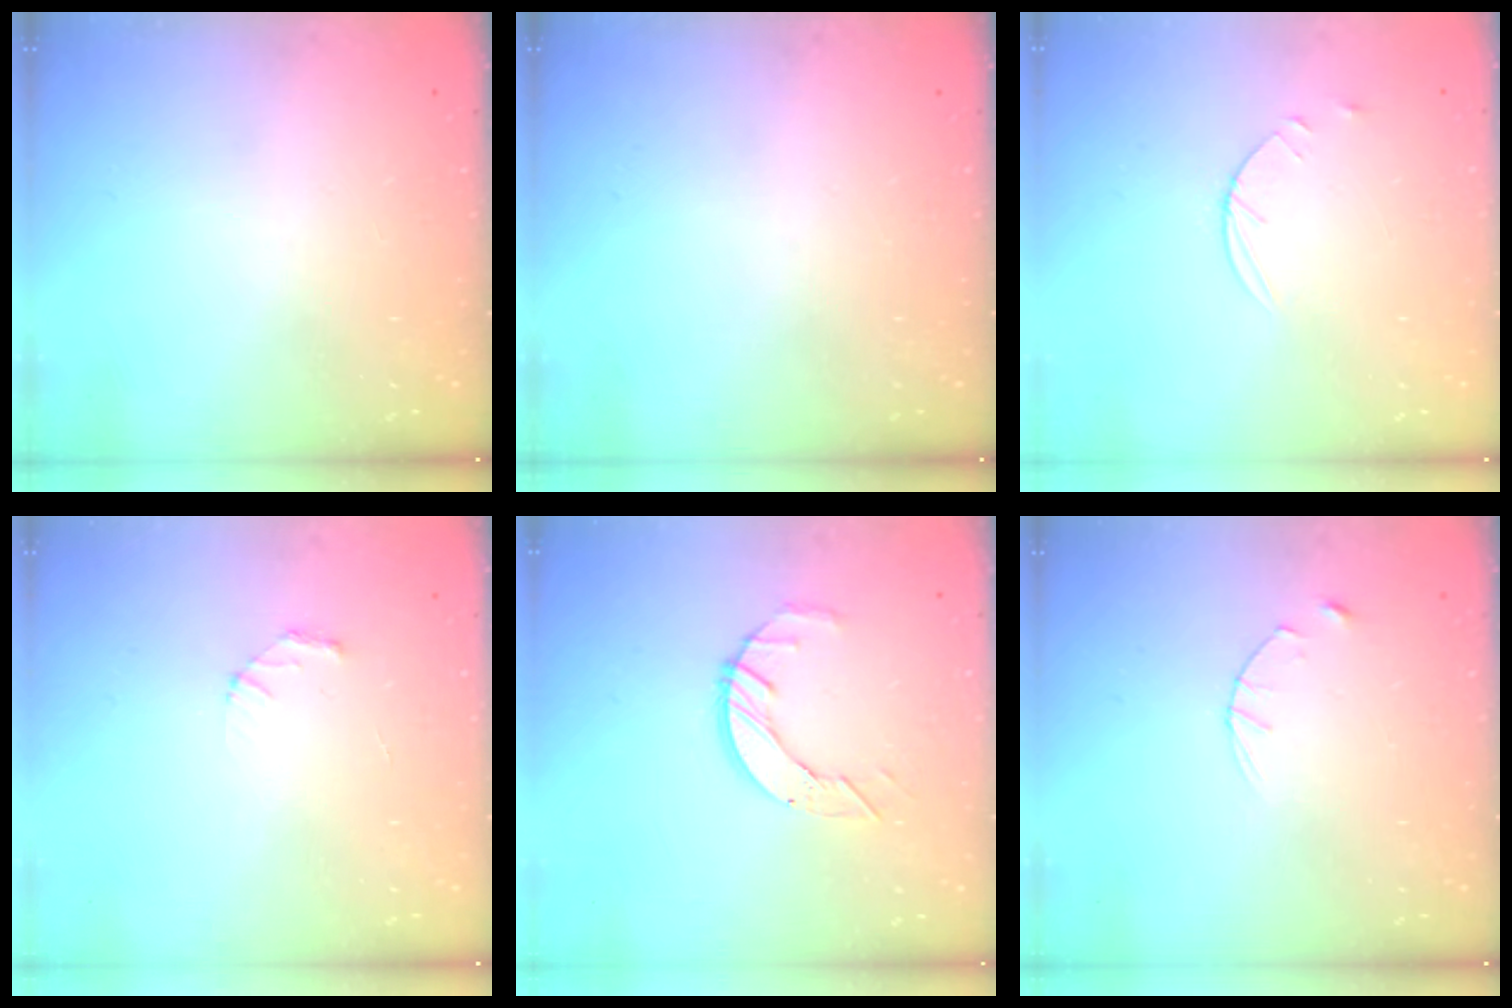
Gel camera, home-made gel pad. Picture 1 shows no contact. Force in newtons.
{"total": 0.0}
{"total": 3.5, "press": 3.5, "slide": 0.4}
{"total": 2.1, "press": 2.1, "slide": 0.2}
{"total": 7.3, "press": 7.2, "slide": 0.7}
{"total": 2.8, "press": 2.8, "slide": 0.4}